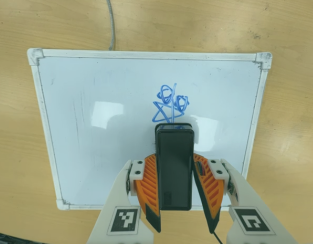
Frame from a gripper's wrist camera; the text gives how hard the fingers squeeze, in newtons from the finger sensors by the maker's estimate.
{"total": 5.8, "left": 4.5, "right": 7.1}